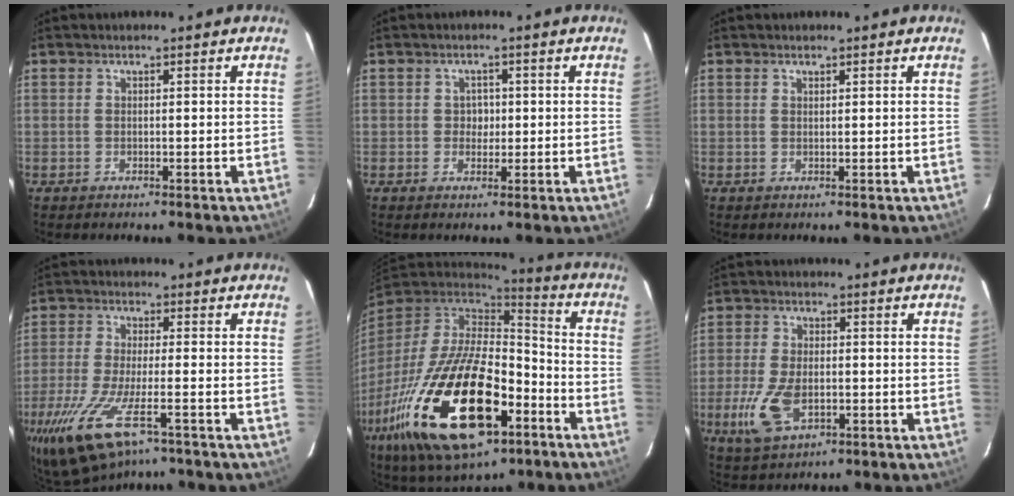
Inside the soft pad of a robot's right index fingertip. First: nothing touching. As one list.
[{"total": 2.0, "force": [0.0, 1.9, 0.4], "torque": [-0.005, 0.008, 0.000]}, {"total": 0.5, "force": [0.5, 0.0, 0.2], "torque": [-0.004, 0.001, 0.009]}, {"total": 16.0, "force": [-9.3, 4.8, 12.1], "torque": [-0.263, -0.053, -0.168]}, {"total": 31.4, "force": [-13.4, 14.4, 24.4], "torque": [-0.493, -0.045, -0.212]}, {"total": 10.2, "force": [-3.1, 5.7, 7.9], "torque": [-0.179, -0.012, -0.052]}]